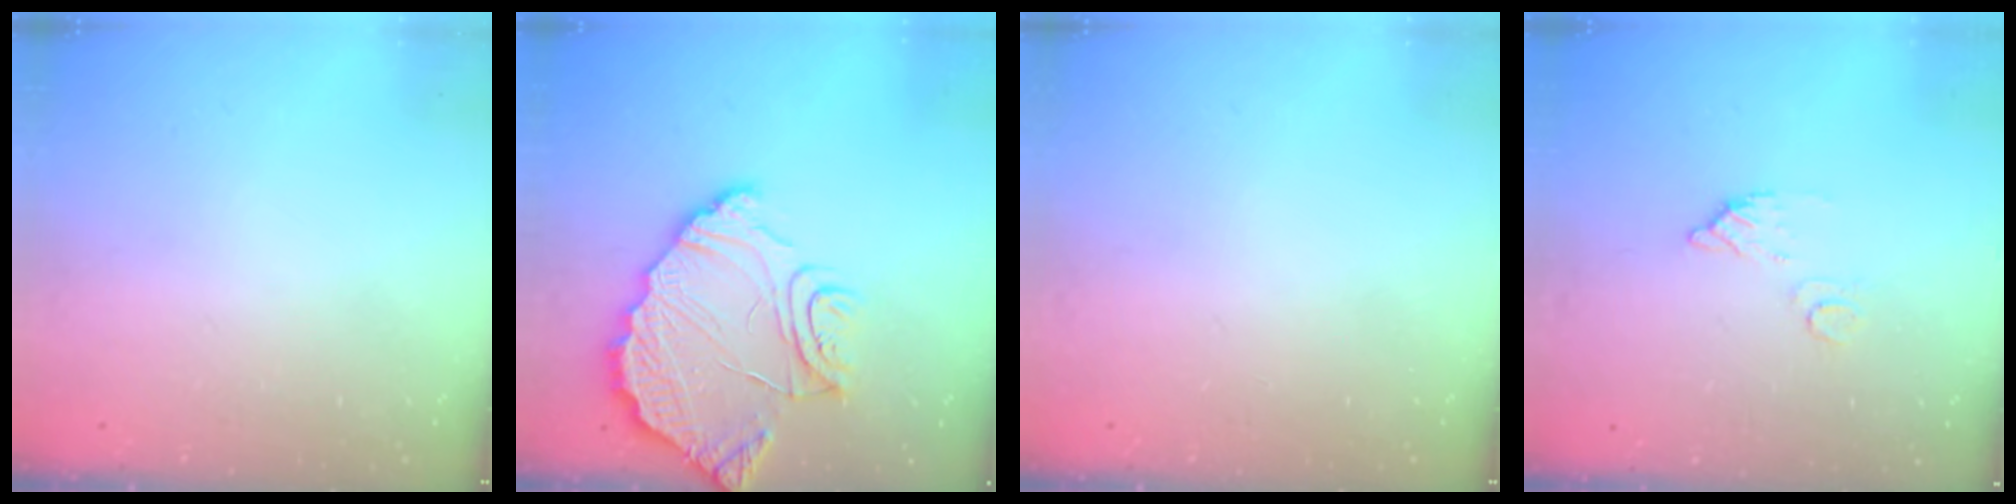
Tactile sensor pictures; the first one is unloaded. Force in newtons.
{"total": 17.2, "press": 17.2, "slide": 1.6}
{"total": 0.0}
{"total": 5.1, "press": 5.1, "slide": 0.4}